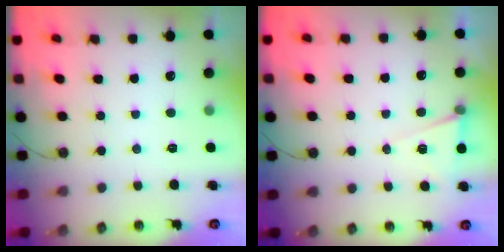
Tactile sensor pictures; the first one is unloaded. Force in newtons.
{"total": 7.1, "press": 5.2, "slide": 4.8}